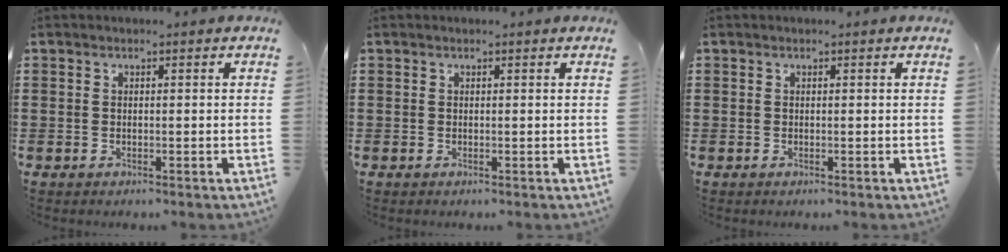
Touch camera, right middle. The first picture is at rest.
{"total": 0.0}
{"total": 0.0}